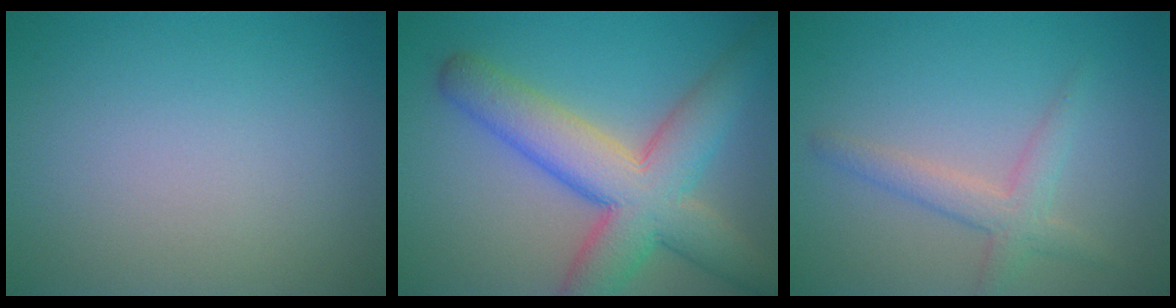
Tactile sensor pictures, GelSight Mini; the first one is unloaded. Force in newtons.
{"total": 9.2, "press": 9.2, "slide": 0.6}
{"total": 2.6, "press": 2.6, "slide": 0.1}